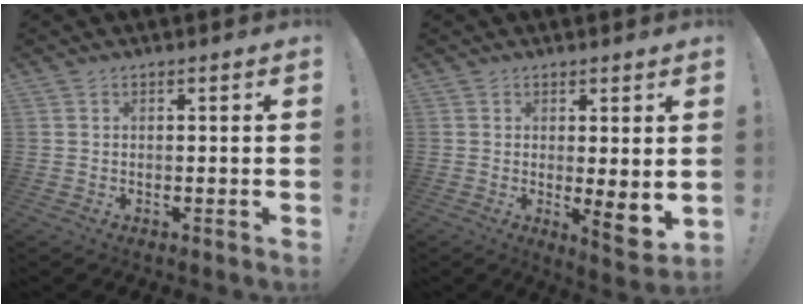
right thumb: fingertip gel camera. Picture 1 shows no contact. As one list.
[{"total": 6.2, "force": [0.2, 0.9, 6.1], "torque": [-0.072, -0.022, 0.006]}]